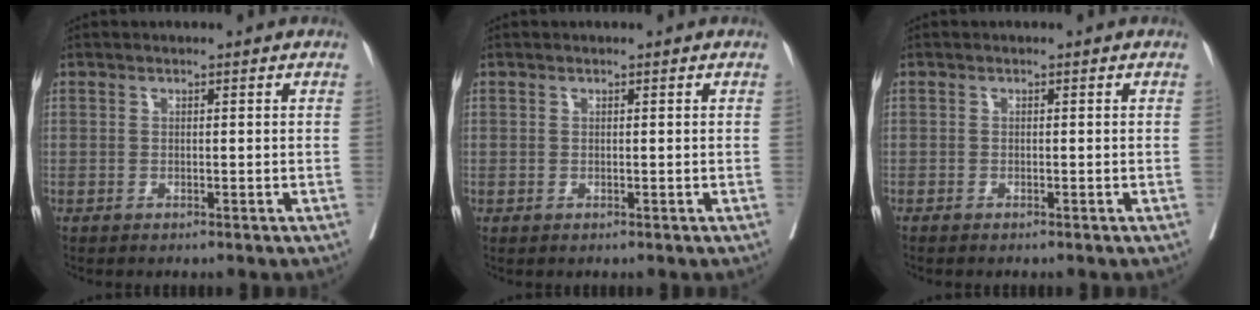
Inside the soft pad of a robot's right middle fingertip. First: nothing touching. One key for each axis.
{"total": 0.0}
{"total": 0.5, "fx": -0.5, "fy": -0.1, "fz": 0.1, "tx": -0.008, "ty": -0.003, "tz": -0.013}